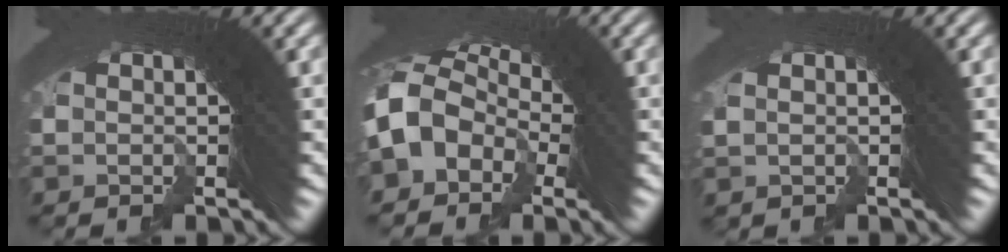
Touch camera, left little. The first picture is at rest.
{"total": 6.5, "force": [0.0, 5.2, 3.9], "torque": [-0.097, -0.008, -0.003]}
{"total": 0.7, "force": [0.5, -0.5, 0.1], "torque": [0.013, 0.006, 0.012]}